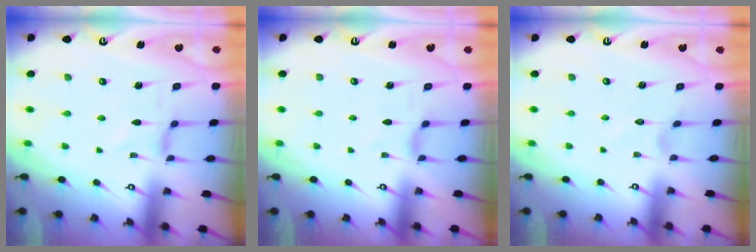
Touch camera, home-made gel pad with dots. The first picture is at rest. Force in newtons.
{"total": 2.6, "press": 2.6, "slide": 0.4}
{"total": 0.8, "press": 0.8, "slide": 0.1}